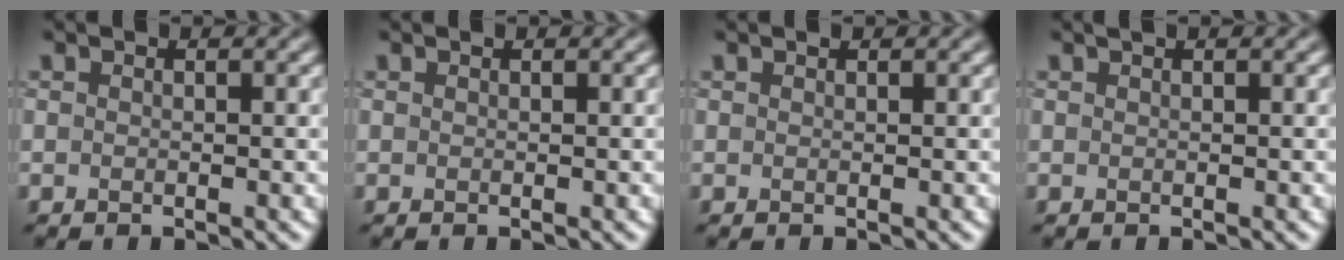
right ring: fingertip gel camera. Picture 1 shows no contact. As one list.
[{"total": 0.0}, {"total": 0.0}, {"total": 0.0}]